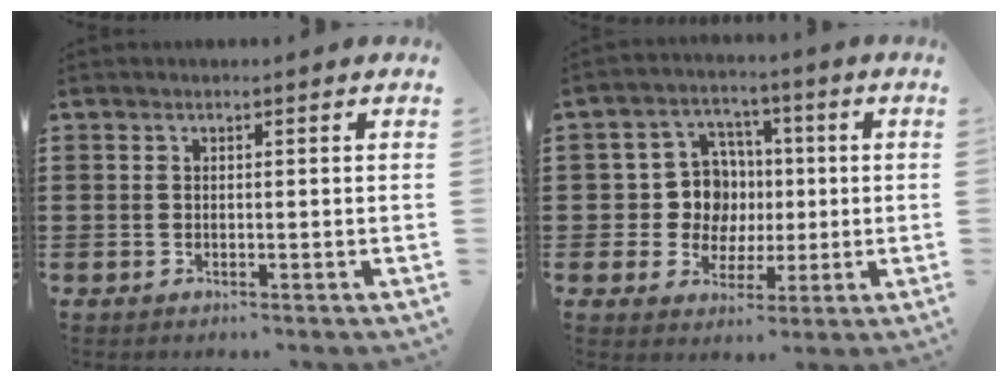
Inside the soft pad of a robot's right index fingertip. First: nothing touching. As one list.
[{"total": 8.2, "force": [0.3, 7.5, 3.4], "torque": [-0.076, 0.017, 0.009]}]